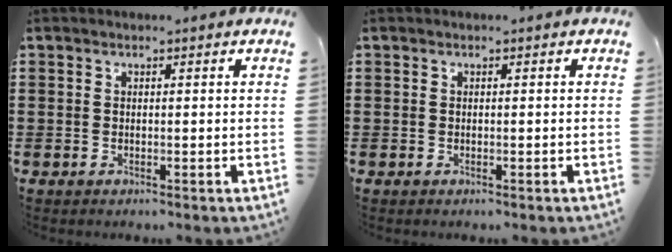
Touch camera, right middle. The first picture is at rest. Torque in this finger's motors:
{"motor_torque": [0.70, 0.10, 0.08, 0.00]}